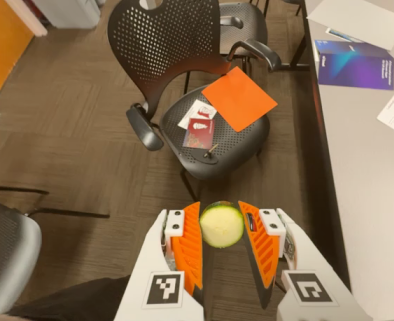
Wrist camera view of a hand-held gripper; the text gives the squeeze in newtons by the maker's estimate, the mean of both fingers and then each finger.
{"total": 13.9, "left": 14.8, "right": 12.9}